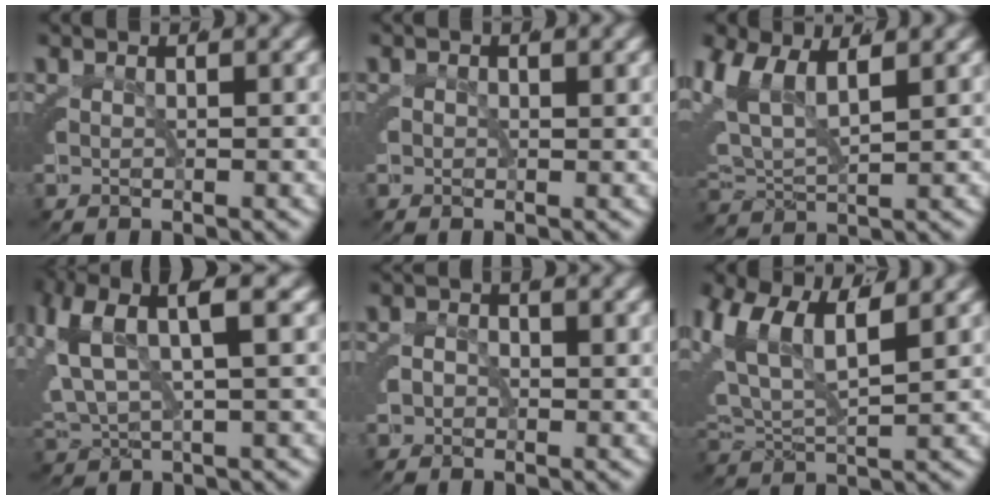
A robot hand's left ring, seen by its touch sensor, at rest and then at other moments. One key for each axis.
{"total": 1.0, "fx": -0.1, "fy": 0.9, "fz": 0.3, "tx": -0.001, "ty": -0.004, "tz": 0.000}
{"total": 7.1, "fx": 2.0, "fy": 5.7, "fz": 3.8, "tx": -0.112, "ty": -0.014, "tz": 0.032}
{"total": 7.9, "fx": 2.2, "fy": 5.4, "fz": 5.4, "tx": -0.129, "ty": -0.005, "tz": 0.038}
{"total": 3.2, "fx": -0.3, "fy": 3.1, "fz": 1.0, "tx": -0.013, "ty": -0.010, "tz": -0.004}
{"total": 8.3, "fx": 2.6, "fy": 6.4, "fz": 4.6, "tx": -0.132, "ty": -0.016, "tz": 0.040}